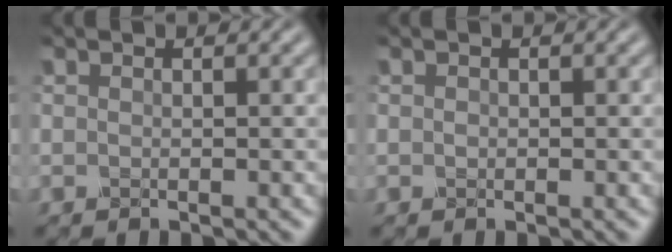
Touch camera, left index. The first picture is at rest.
{"total": 0.0}